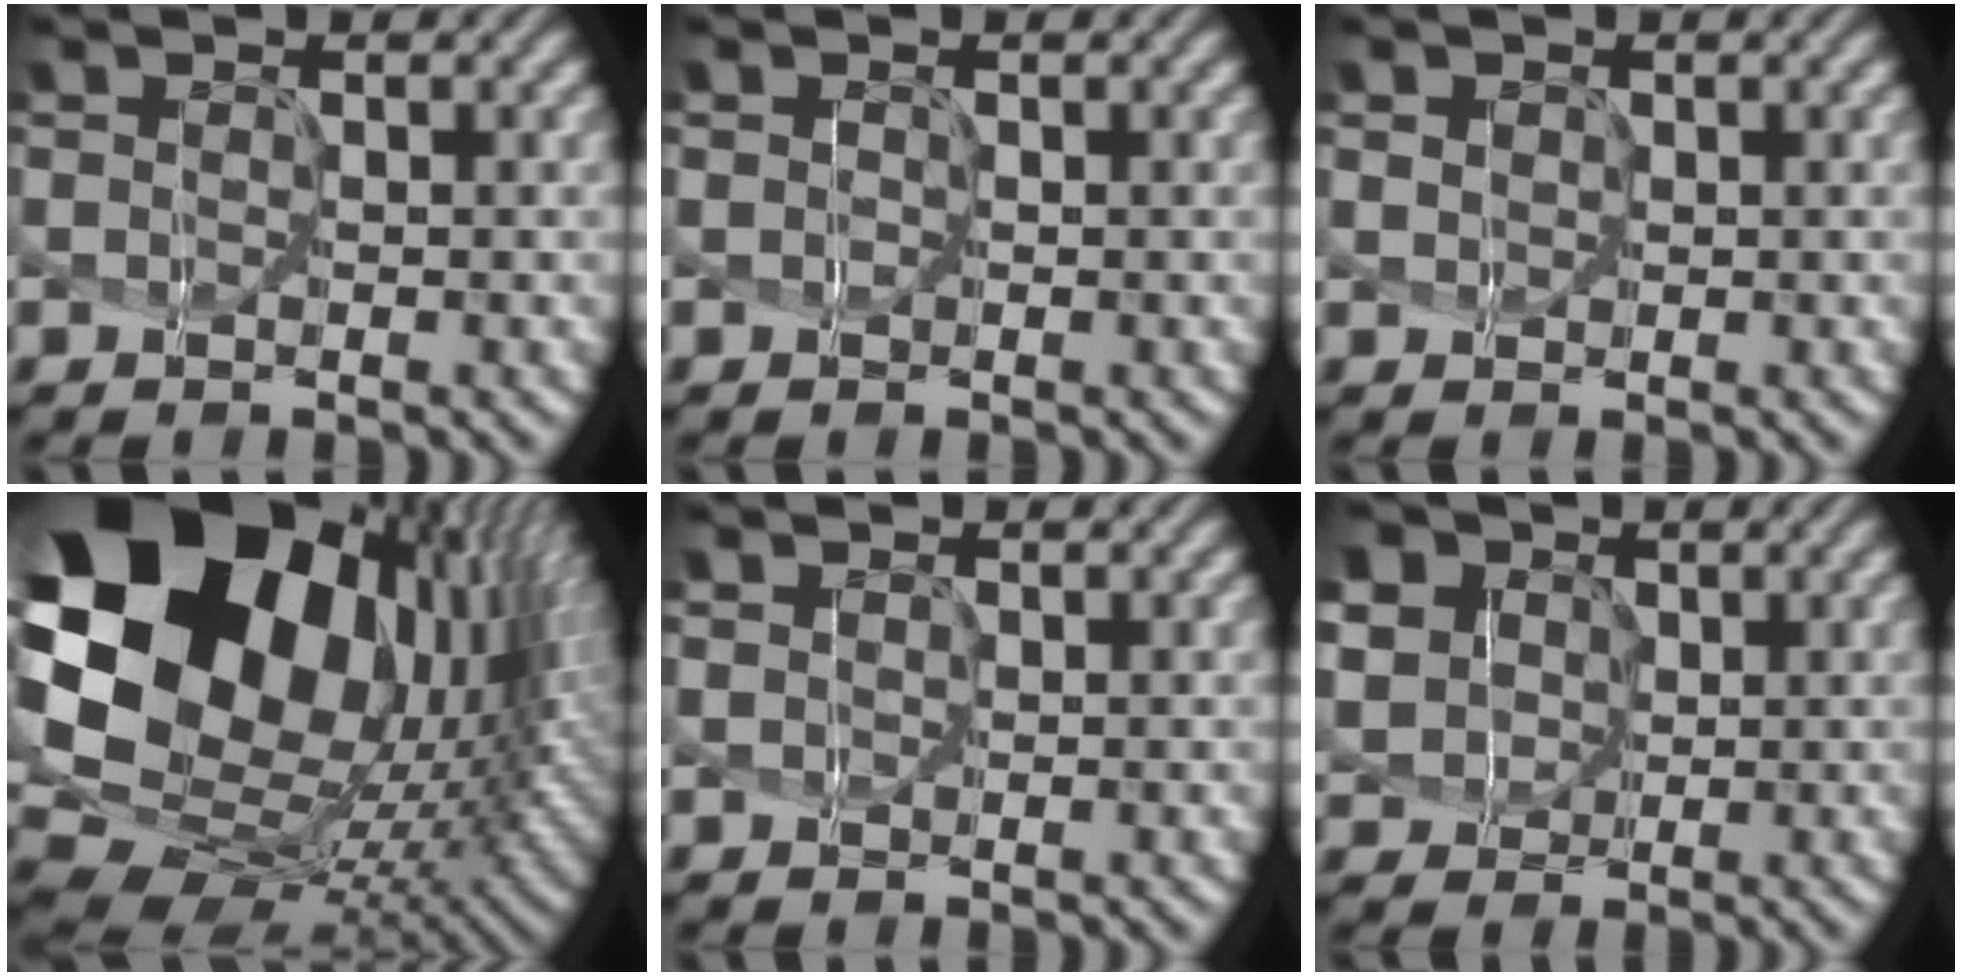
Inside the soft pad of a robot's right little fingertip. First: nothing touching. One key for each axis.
{"total": 0.6, "fx": 0.2, "fy": 0.5, "fz": 0.2, "tx": 0.003, "ty": 0.004, "tz": -0.008}
{"total": 2.7, "fx": 1.2, "fy": 2.1, "fz": 1.1, "tx": -0.010, "ty": 0.021, "tz": 0.004}
{"total": 22.2, "fx": 6.0, "fy": 14.8, "fz": 15.4, "tx": -0.310, "ty": 0.001, "tz": 0.135}
{"total": 2.0, "fx": 1.0, "fy": 1.5, "fz": 1.0, "tx": -0.007, "ty": 0.019, "tz": -0.005}
{"total": 11.0, "fx": 4.1, "fy": 9.0, "fz": 4.7, "tx": -0.143, "ty": 0.024, "tz": 0.076}